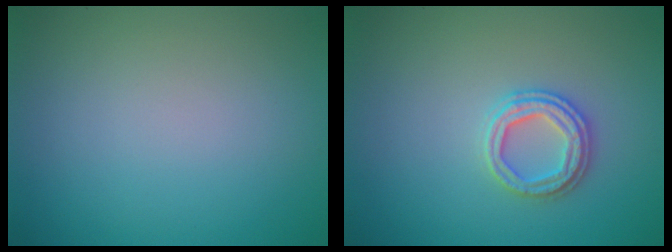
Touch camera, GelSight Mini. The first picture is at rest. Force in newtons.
{"total": 2.6, "press": 2.5, "slide": 0.3}